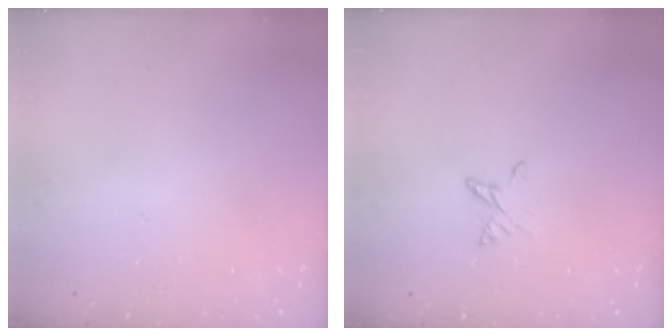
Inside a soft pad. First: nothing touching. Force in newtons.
{"total": 5.4, "press": 5.3, "slide": 0.6}